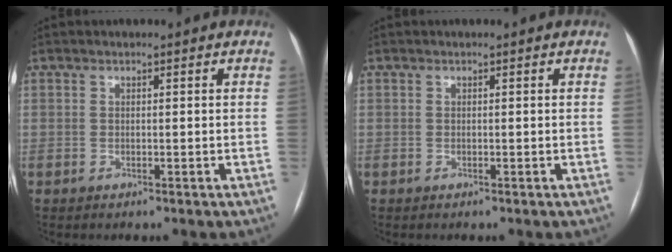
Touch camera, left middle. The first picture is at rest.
{"total": 0.0}